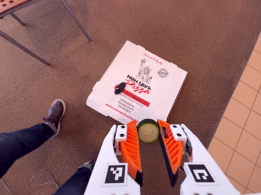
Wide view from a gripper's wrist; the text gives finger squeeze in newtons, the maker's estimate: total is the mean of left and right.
{"total": 7.0, "left": 6.9, "right": 7.1}